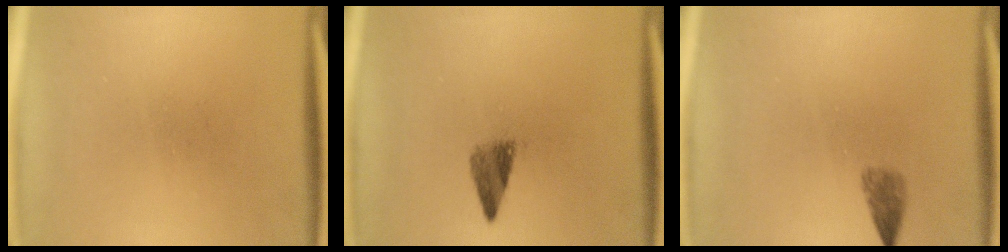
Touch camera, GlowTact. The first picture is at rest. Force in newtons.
{"total": 2.9}
{"total": 1.8}